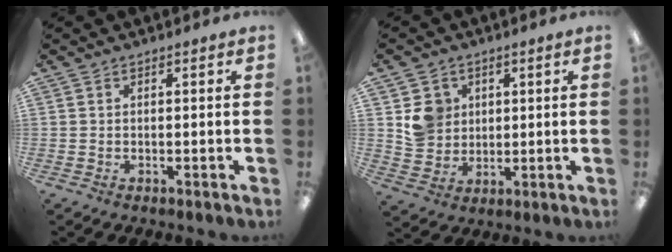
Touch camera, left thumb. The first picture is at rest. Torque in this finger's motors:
{"motor_torque": [-0.19, 0.32, 0.65, -0.12, 0.02]}